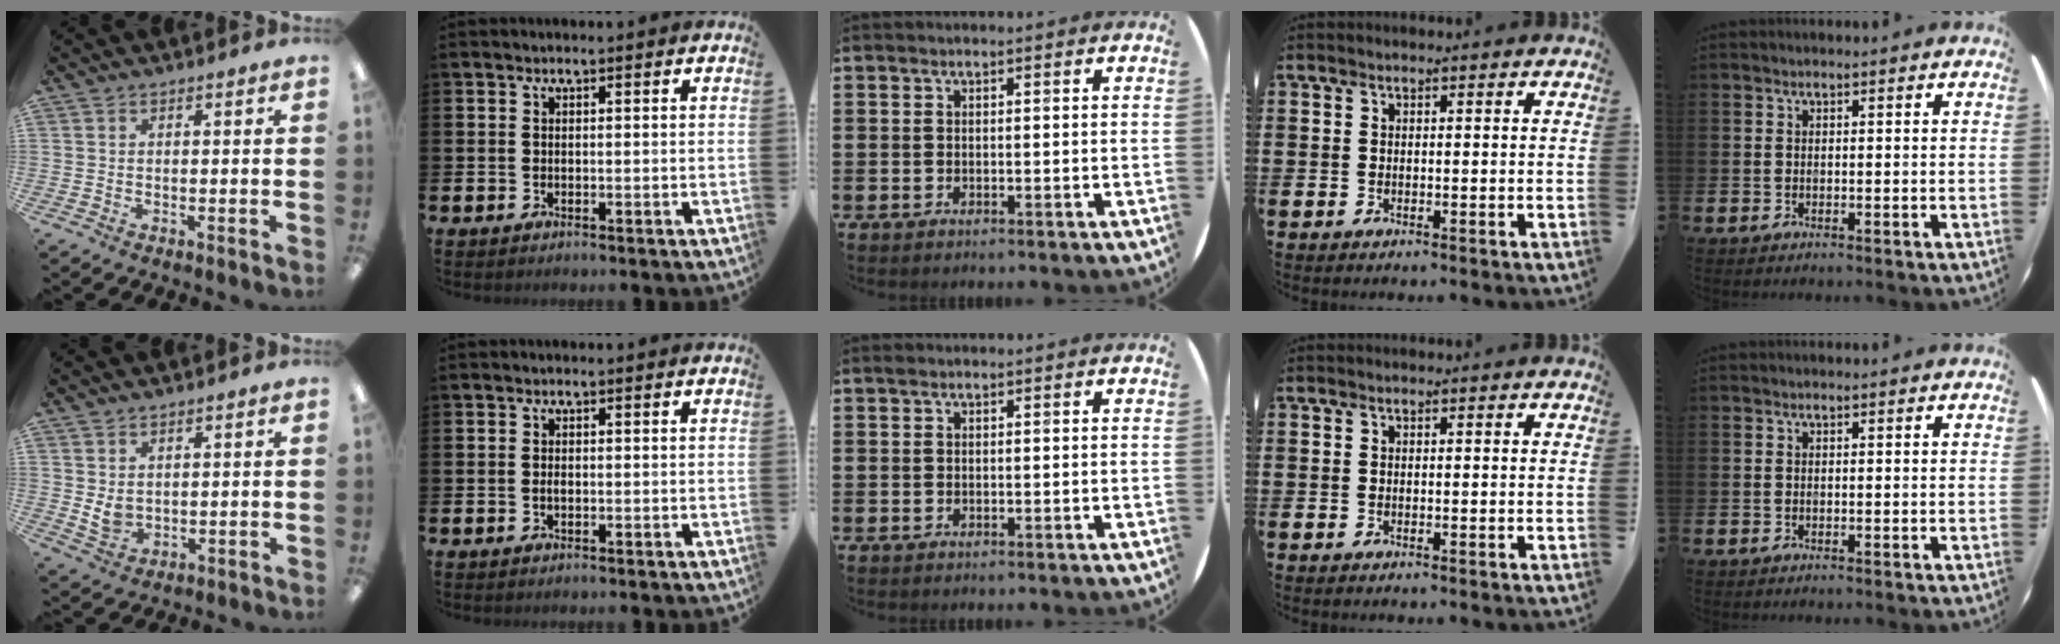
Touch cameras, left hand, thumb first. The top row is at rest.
{"thumb": {"total": 3.8, "force": [1.5, 2.8, 2.1], "torque": [-0.033, -0.013, 0.025]}, "index": {"total": 0.7, "force": [-0.1, 0.4, 0.6], "torque": [-0.005, -0.002, -0.005]}}